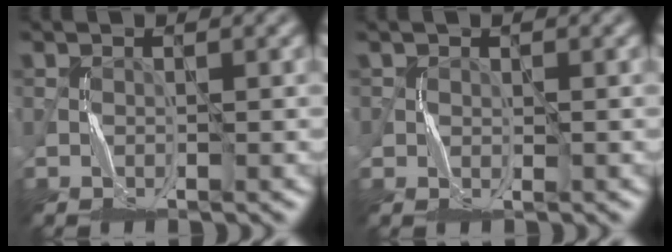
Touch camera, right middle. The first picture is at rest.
{"total": 0.8, "force": [0.2, 0.6, 0.5], "torque": [-0.005, -0.003, 0.003]}